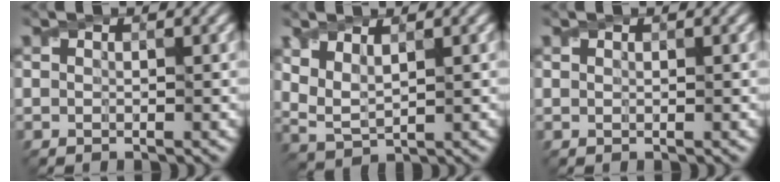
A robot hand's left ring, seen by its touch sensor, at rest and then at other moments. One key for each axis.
{"total": 3.1, "fx": 1.8, "fy": 1.3, "fz": 2.1, "tx": -0.054, "ty": -0.006, "tz": 0.042}
{"total": 0.0}